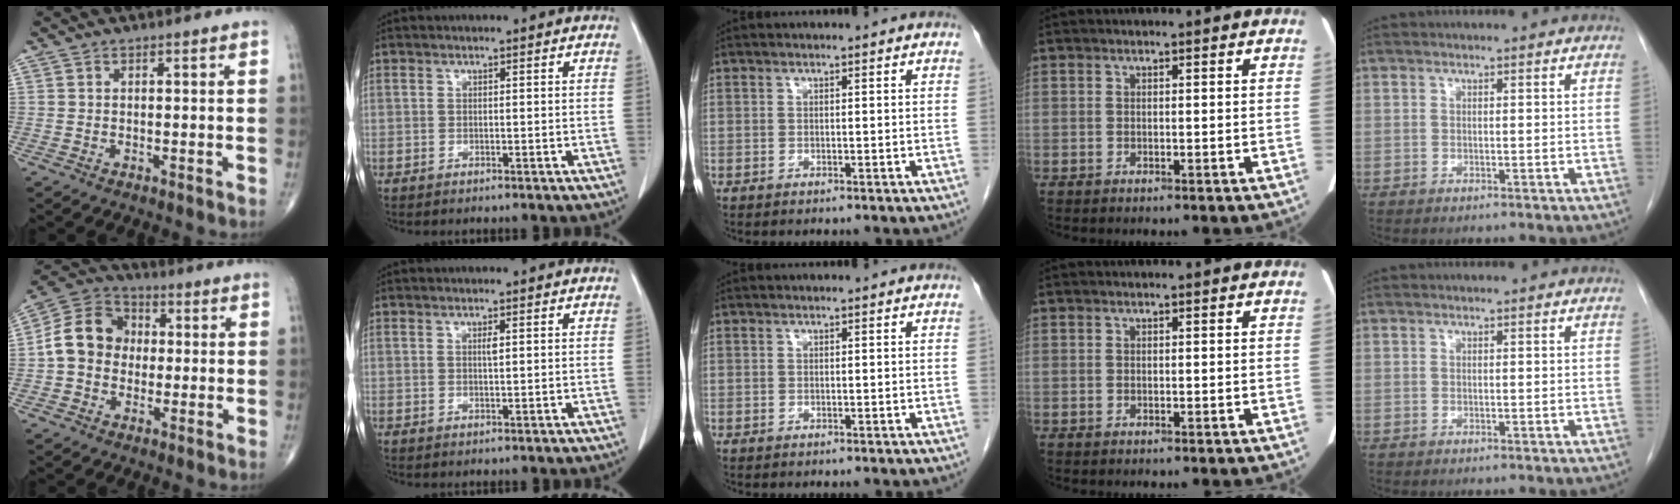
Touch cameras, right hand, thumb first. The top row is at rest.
{"thumb": {"total": 11.0, "force": [-0.2, 9.2, 6.0], "torque": [-0.093, 0.034, -0.017]}, "index": {"total": 0.8, "force": [0.3, 0.1, 0.8], "torque": [-0.018, -0.001, 0.004]}}